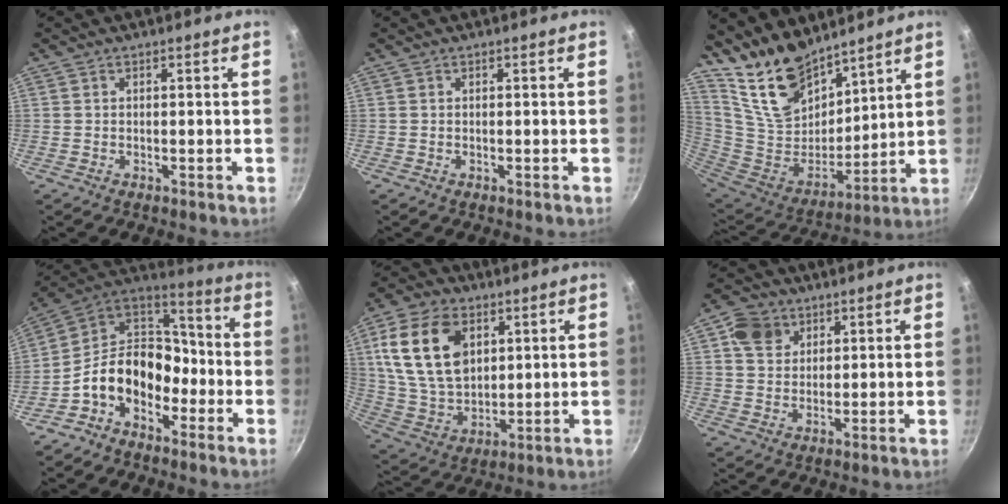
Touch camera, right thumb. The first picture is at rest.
{"total": 0.0}
{"total": 18.8, "force": [14.3, 9.1, 8.1], "torque": [-0.119, -0.110, 0.279]}
{"total": 15.3, "force": [-5.9, 10.9, 8.9], "torque": [-0.115, 0.073, -0.130]}
{"total": 18.5, "force": [5.8, 12.3, 12.6], "torque": [-0.215, -0.010, 0.119]}
{"total": 6.8, "force": [3.2, 5.5, 2.6], "torque": [-0.017, -0.002, 0.056]}